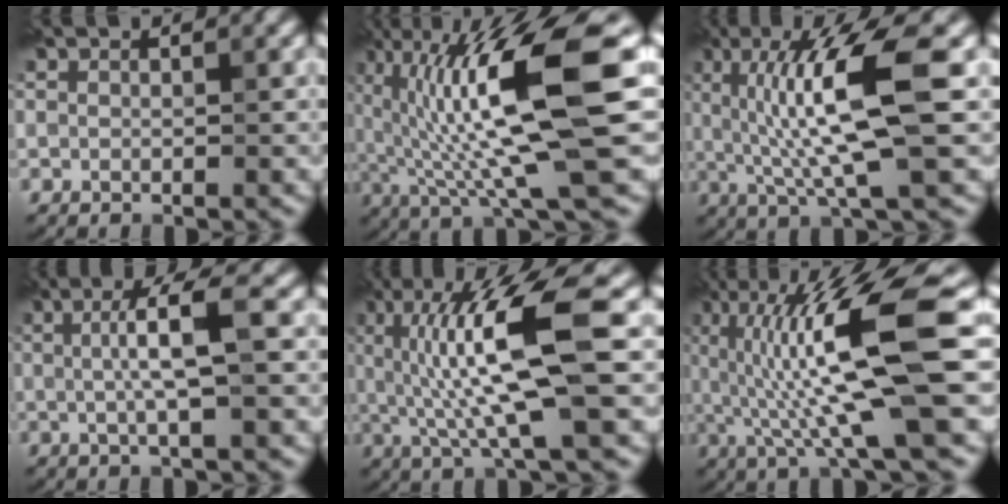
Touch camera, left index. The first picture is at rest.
{"total": 12.7, "force": [1.7, 2.3, 12.4], "torque": [-0.207, 0.006, 0.032]}
{"total": 8.8, "force": [1.2, 1.4, 8.6], "torque": [-0.147, -0.004, 0.025]}
{"total": 4.2, "force": [0.6, 0.4, 4.2], "torque": [-0.074, 0.004, 0.008]}
{"total": 9.7, "force": [1.1, 1.6, 9.5], "torque": [-0.170, -0.001, 0.026]}
{"total": 11.7, "force": [0.8, 1.8, 11.6], "torque": [-0.198, 0.009, 0.016]}